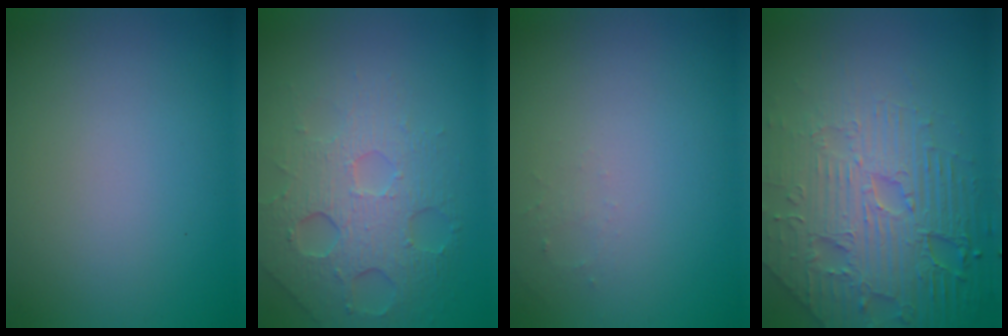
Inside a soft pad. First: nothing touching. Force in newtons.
{"total": 5.4, "press": 4.2, "slide": 3.4}
{"total": 0.8, "press": 0.8, "slide": 0.3}
{"total": 7.3, "press": 5.9, "slide": 4.4}